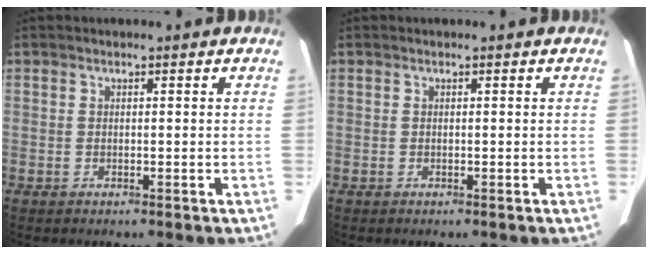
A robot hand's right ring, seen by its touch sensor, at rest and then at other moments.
{"total": 0.0}